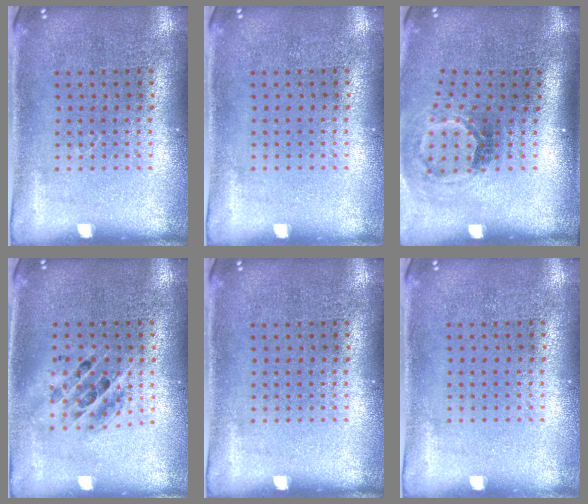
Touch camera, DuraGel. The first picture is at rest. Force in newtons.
{"total": 0.0}
{"total": 1.9, "press": 1.2, "slide": 1.5}
{"total": 1.5, "press": 1.3, "slide": 0.7}
{"total": 0.0}
{"total": 0.0}